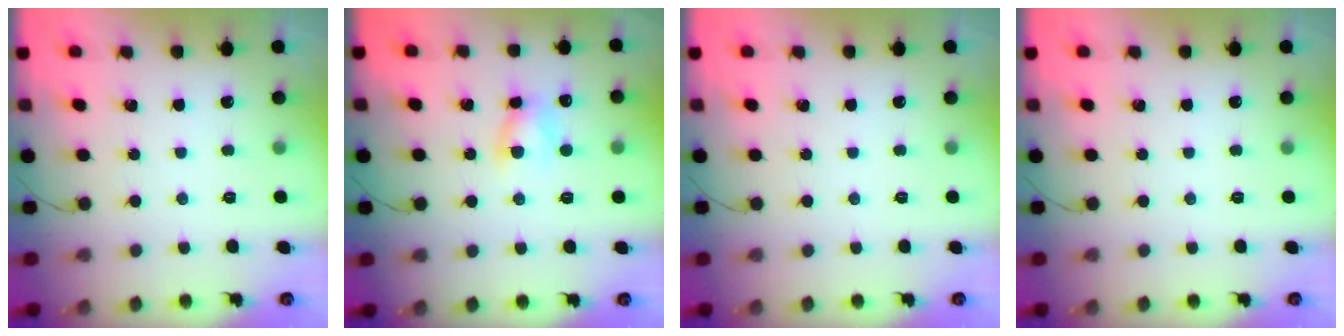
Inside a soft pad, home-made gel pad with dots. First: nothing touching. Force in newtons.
{"total": 5.3, "press": 5.2, "slide": 1.2}
{"total": 0.0}
{"total": 0.0}